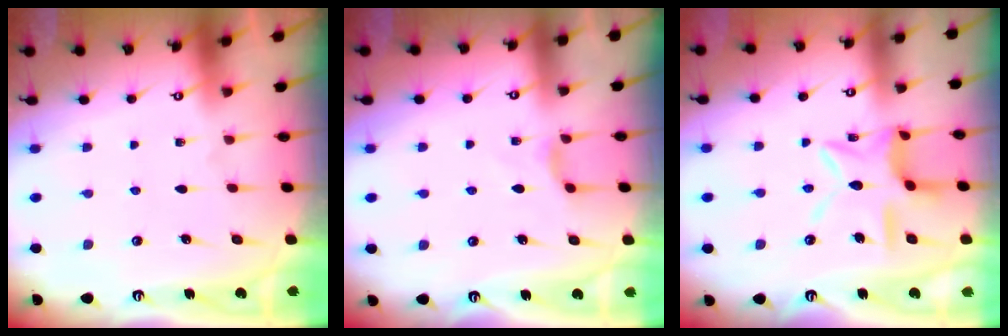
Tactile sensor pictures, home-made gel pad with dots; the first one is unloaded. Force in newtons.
{"total": 3.0, "press": 2.9, "slide": 0.5}
{"total": 13.3, "press": 13.3, "slide": 1.1}